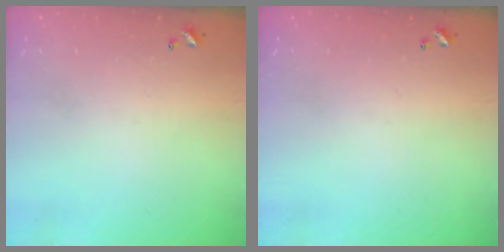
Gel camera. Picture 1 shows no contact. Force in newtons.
{"total": 0.0}